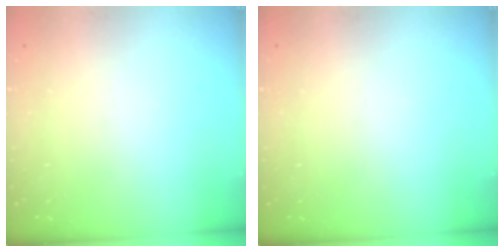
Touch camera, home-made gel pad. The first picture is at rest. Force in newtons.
{"total": 0.0}